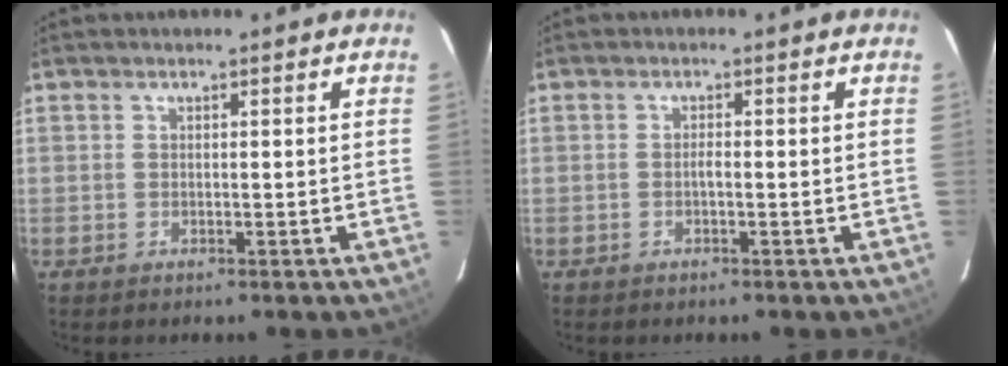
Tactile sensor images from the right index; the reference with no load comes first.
{"total": 0.7, "force": [-0.3, 0.1, 0.6], "torque": [-0.010, 0.005, -0.007]}